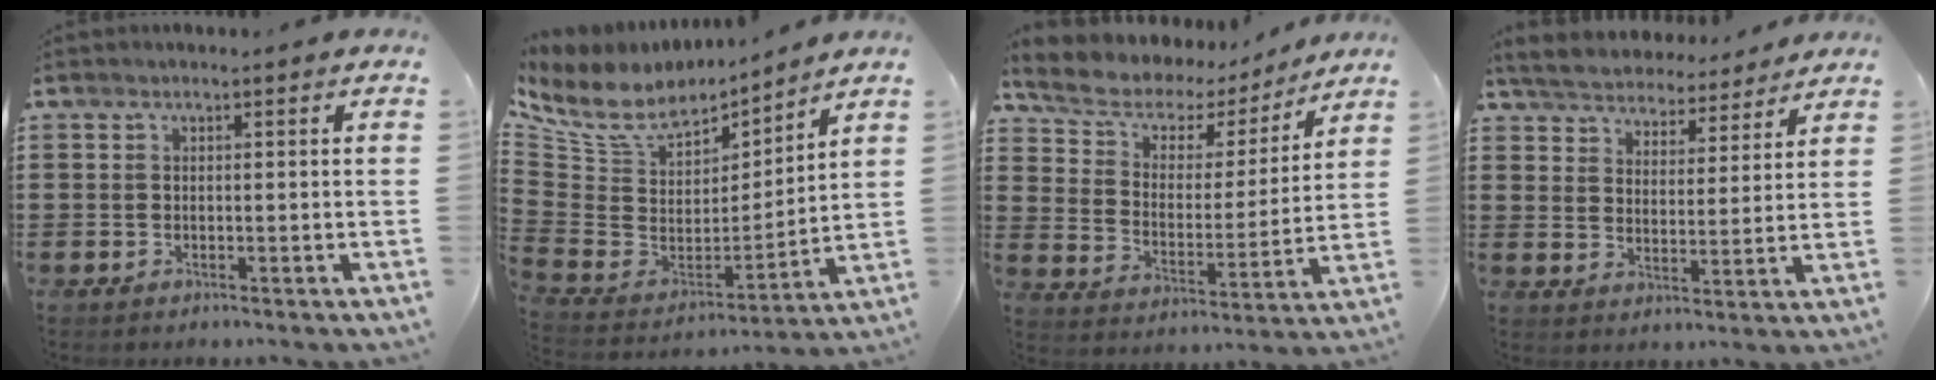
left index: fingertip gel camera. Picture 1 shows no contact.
{"total": 8.8, "force": [6.6, 4.3, 4.1], "torque": [-0.114, -0.044, 0.120]}
{"total": 5.9, "force": [4.5, 3.7, 1.2], "torque": [-0.058, -0.025, 0.075]}
{"total": 5.5, "force": [5.5, 0.3, 0.1], "torque": [-0.033, -0.038, 0.096]}